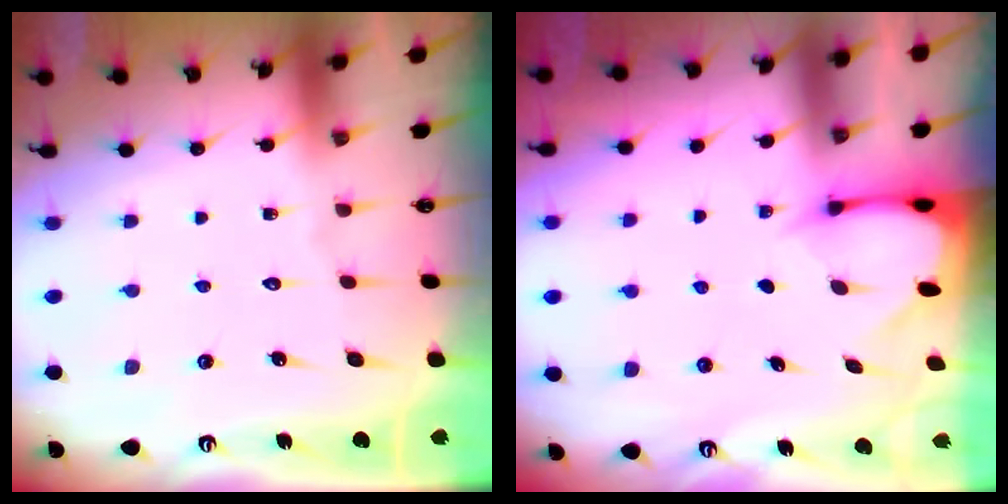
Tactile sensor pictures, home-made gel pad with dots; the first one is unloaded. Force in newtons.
{"total": 2.6, "press": 2.5, "slide": 0.3}